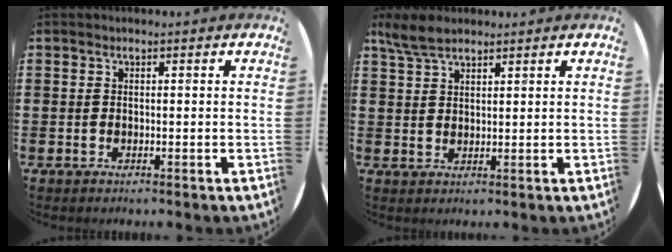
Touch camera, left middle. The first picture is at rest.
{"total": 4.3, "force": [3.5, 1.4, 2.0], "torque": [-0.048, 0.000, 0.065]}